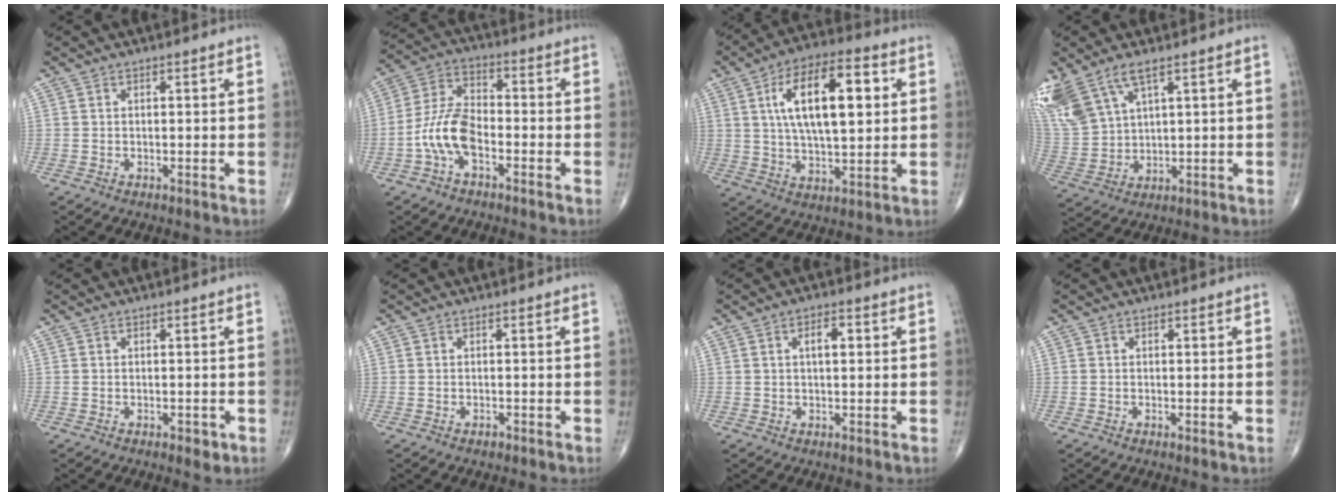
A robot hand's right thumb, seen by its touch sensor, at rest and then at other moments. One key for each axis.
{"total": 9.3, "fx": -3.3, "fy": 4.9, "fz": 7.2, "tx": -0.147, "ty": 0.035, "tz": -0.072}
{"total": 17.6, "fx": 4.4, "fy": 7.5, "fz": 15.3, "tx": -0.245, "ty": 0.003, "tz": 0.072}
{"total": 13.4, "fx": 7.9, "fy": 6.2, "fz": 8.9, "tx": -0.213, "ty": -0.018, "tz": 0.171}
{"total": 1.7, "fx": -0.8, "fy": 0.9, "fz": 1.2, "tx": -0.011, "ty": 0.002, "tz": -0.007}
{"total": 0.6, "fx": -0.4, "fy": 0.3, "fz": 0.2, "tx": -0.002, "ty": 0.001, "tz": -0.007}
{"total": 3.4, "fx": 0.8, "fy": 1.5, "fz": 2.9, "tx": -0.046, "ty": 0.005, "tz": 0.010}
{"total": 0.0}